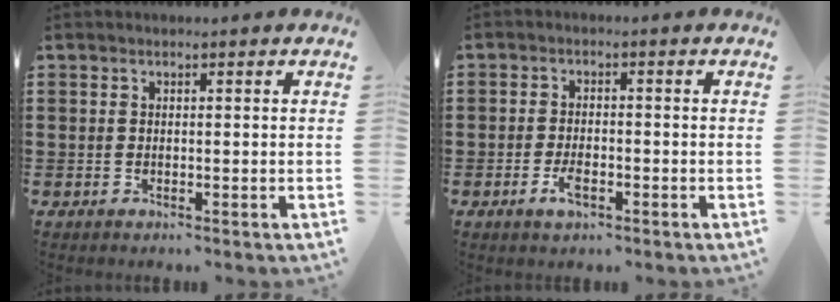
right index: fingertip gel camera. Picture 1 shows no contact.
{"total": 3.2, "force": [-1.5, 1.3, 2.5], "torque": [-0.059, -0.006, -0.030]}